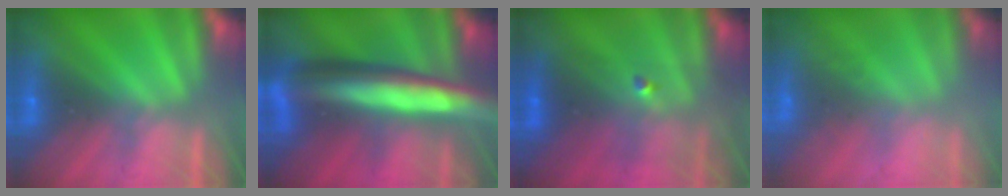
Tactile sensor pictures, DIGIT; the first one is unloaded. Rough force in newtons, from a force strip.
{"total": 8.2}
{"total": 4.0}
{"total": 5.6}